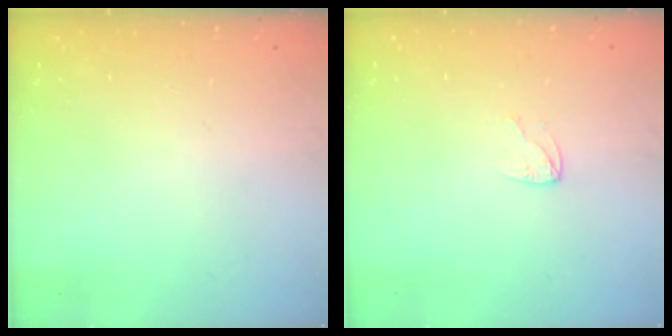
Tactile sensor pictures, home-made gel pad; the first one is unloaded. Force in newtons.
{"total": 3.2, "press": 3.2, "slide": 0.3}